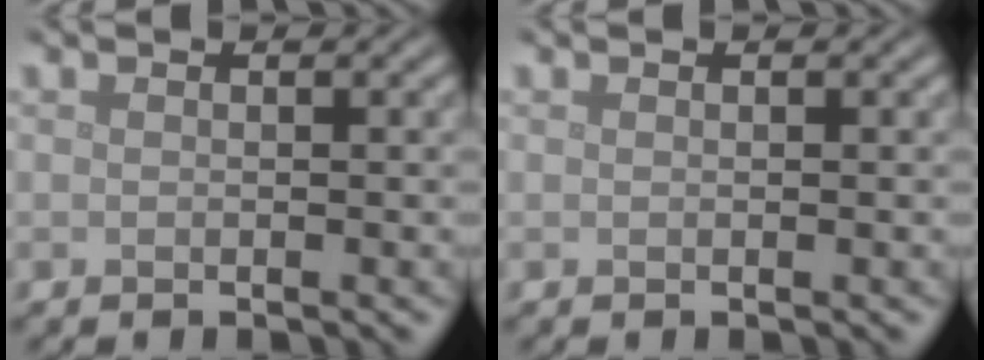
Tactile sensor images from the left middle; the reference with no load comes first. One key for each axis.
{"total": 0.0}